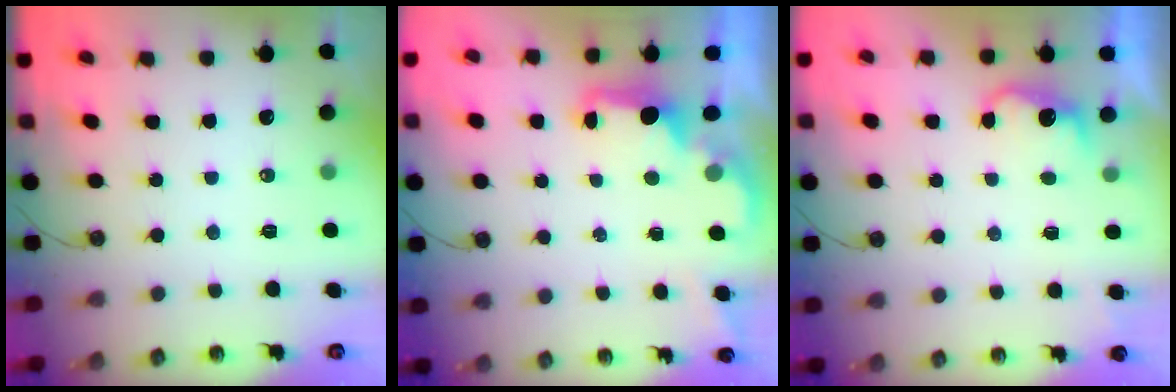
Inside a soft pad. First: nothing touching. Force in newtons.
{"total": 2.2, "press": 2.0, "slide": 0.8}
{"total": 4.2, "press": 4.1, "slide": 1.0}